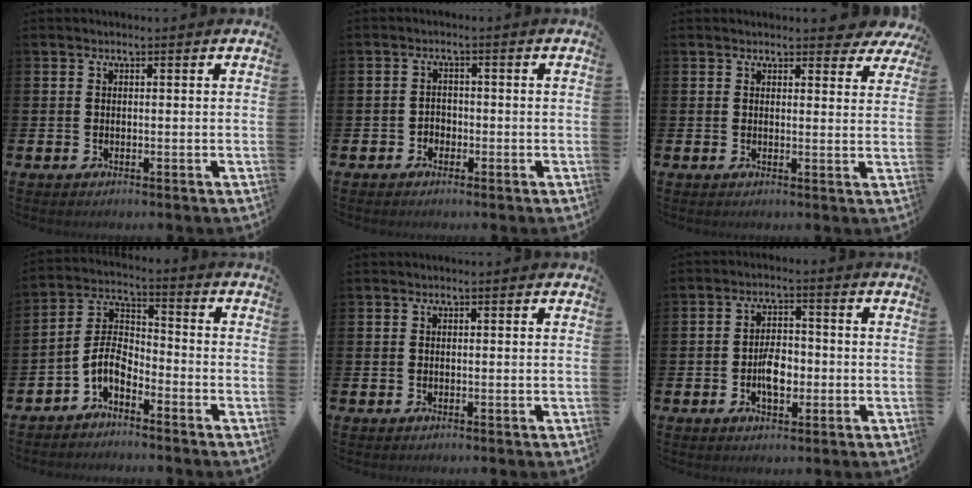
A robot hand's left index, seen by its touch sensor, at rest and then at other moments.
{"total": 1.7, "force": [-1.1, 1.3, 0.1], "torque": [0.001, 0.000, -0.027]}
{"total": 2.6, "force": [2.4, 0.8, 0.4], "torque": [0.008, -0.011, 0.040]}
{"total": 4.5, "force": [-3.0, 2.1, 2.6], "torque": [-0.073, -0.019, -0.070]}
{"total": 0.0}
{"total": 4.3, "force": [-1.0, 2.4, 3.5], "torque": [-0.055, 0.004, -0.020]}